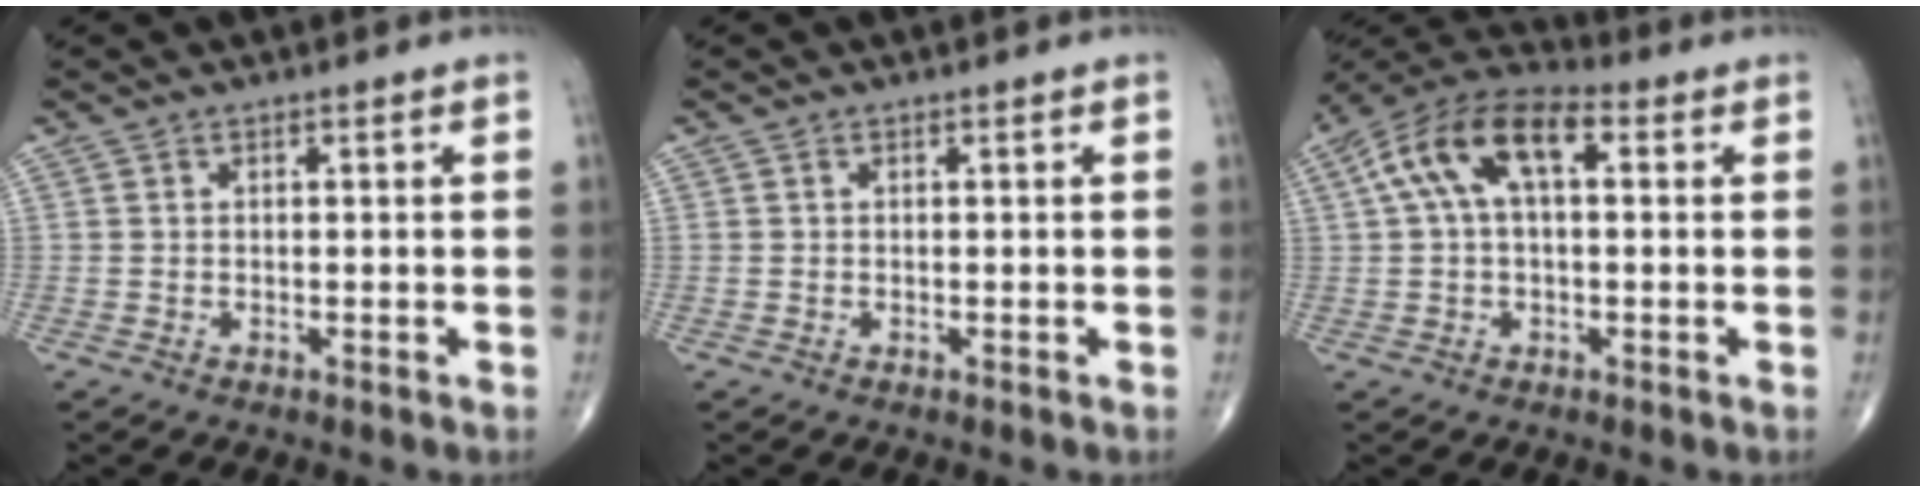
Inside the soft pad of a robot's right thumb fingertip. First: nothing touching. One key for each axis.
{"total": 0.0}
{"total": 13.3, "fx": 3.2, "fy": 6.8, "fz": 11.0, "tx": -0.208, "ty": 0.041, "tz": 0.049}